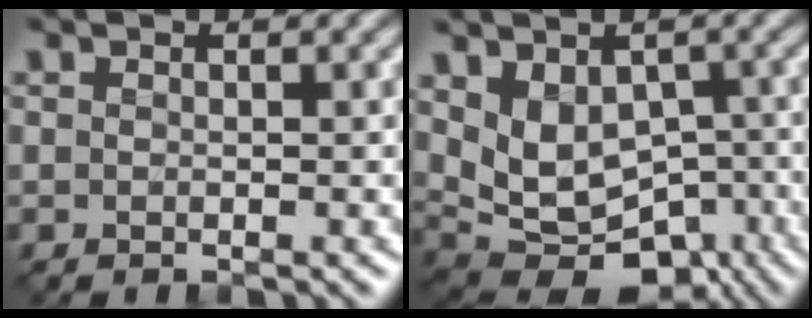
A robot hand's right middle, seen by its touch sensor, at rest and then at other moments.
{"total": 8.1, "force": [-0.2, 5.7, 5.8], "torque": [-0.101, -0.016, 0.008]}